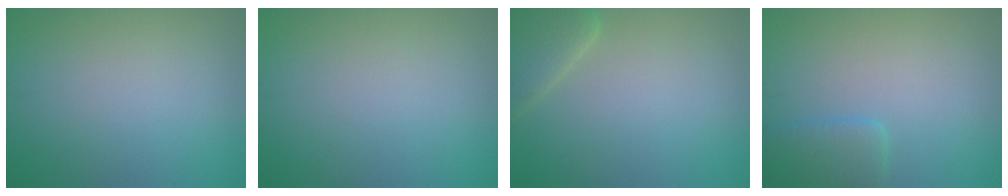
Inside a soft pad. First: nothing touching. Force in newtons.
{"total": 0.0}
{"total": 3.2, "press": 3.2, "slide": 0.4}
{"total": 3.0, "press": 3.0, "slide": 0.3}